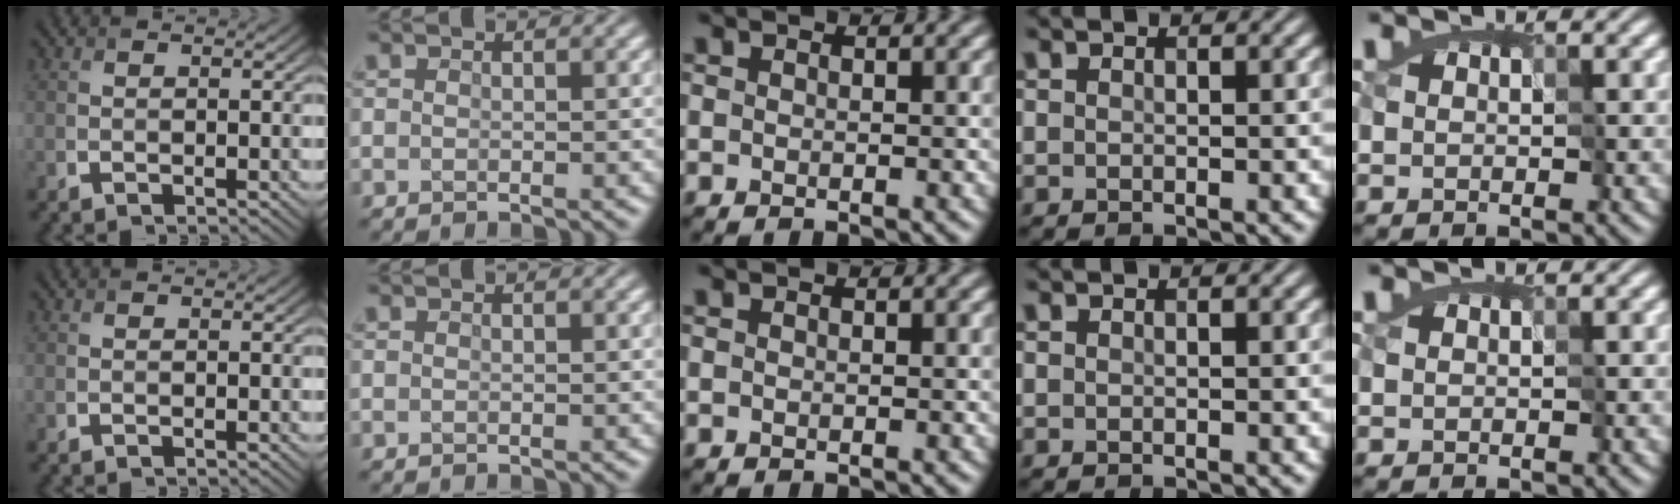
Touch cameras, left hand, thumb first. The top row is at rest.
{}